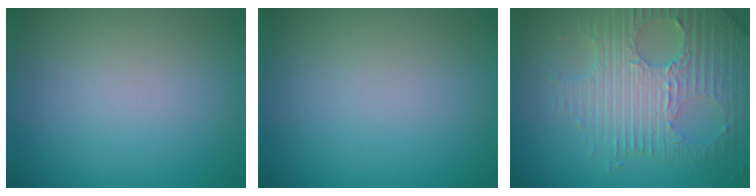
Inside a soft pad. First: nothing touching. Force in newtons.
{"total": 0.0}
{"total": 7.6, "press": 5.2, "slide": 5.6}